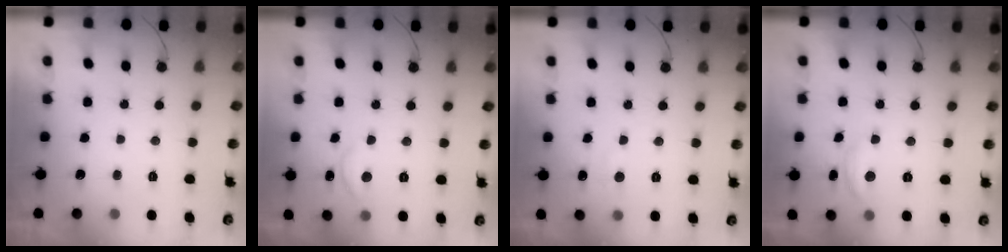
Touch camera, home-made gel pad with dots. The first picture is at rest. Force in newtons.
{"total": 8.6, "press": 8.5, "slide": 0.8}
{"total": 5.4, "press": 5.3, "slide": 0.8}
{"total": 7.8, "press": 7.8, "slide": 0.5}